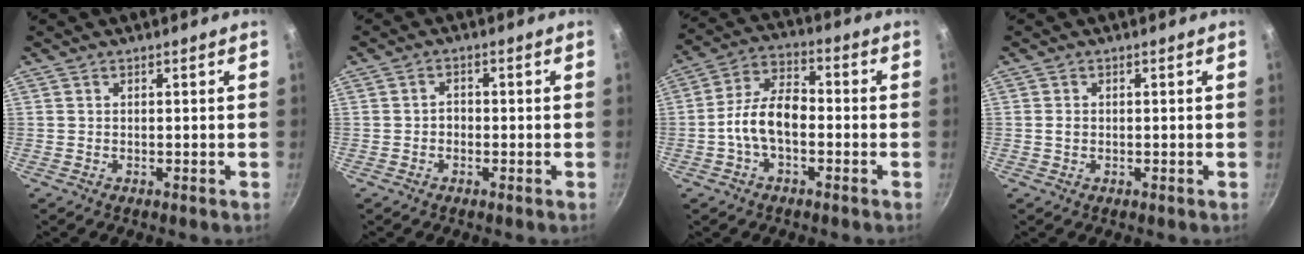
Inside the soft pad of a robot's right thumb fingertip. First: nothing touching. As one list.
[{"total": 1.8, "force": [-0.5, 1.4, 0.9], "torque": [-0.008, 0.009, -0.011]}, {"total": 9.8, "force": [-2.2, 5.5, 7.8], "torque": [-0.125, 0.043, -0.051]}, {"total": 1.2, "force": [0.0, 1.0, 0.7], "torque": [-0.008, 0.002, -0.001]}]